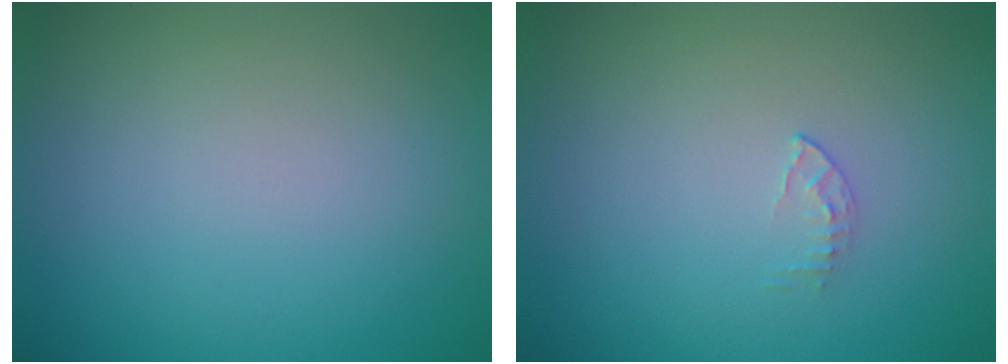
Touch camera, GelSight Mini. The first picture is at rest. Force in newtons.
{"total": 0.6, "press": 0.4, "slide": 0.4}